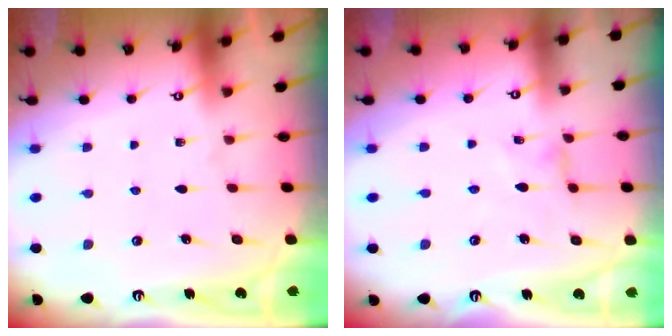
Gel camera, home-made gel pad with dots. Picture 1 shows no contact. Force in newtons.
{"total": 0.0}